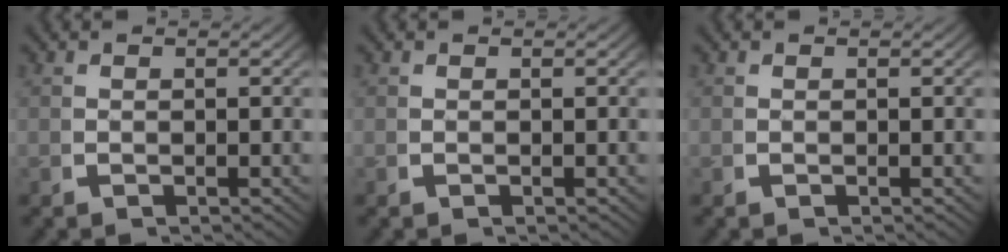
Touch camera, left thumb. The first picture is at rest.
{"total": 0.0}
{"total": 0.0}